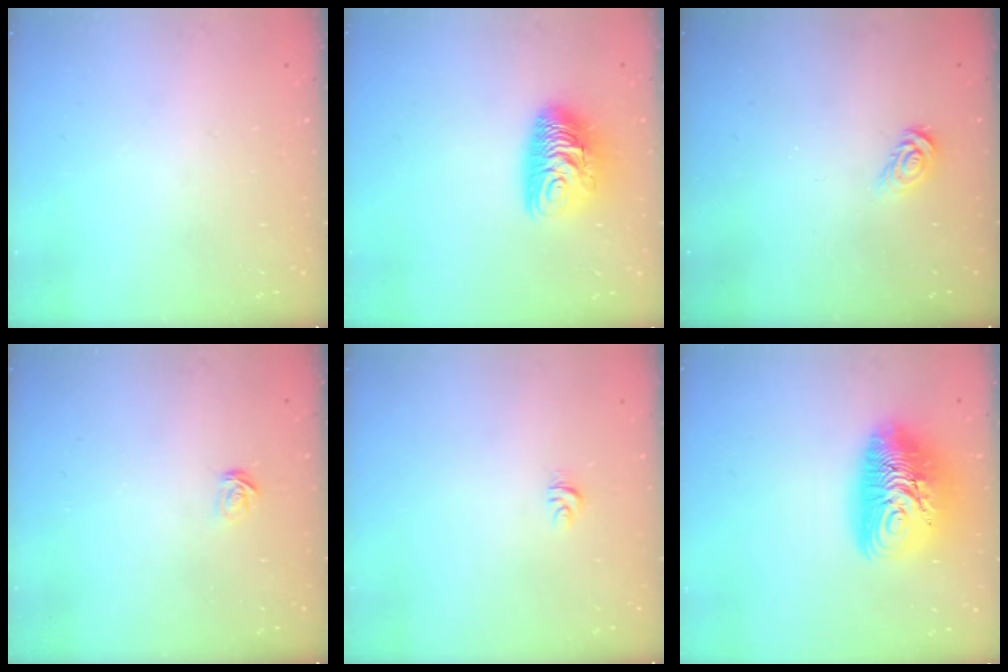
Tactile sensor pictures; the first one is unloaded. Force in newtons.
{"total": 10.7, "press": 10.7, "slide": 1.0}
{"total": 3.8, "press": 3.7, "slide": 0.4}
{"total": 2.3, "press": 2.3, "slide": 0.1}
{"total": 3.6, "press": 3.5, "slide": 0.4}
{"total": 16.5, "press": 16.4, "slide": 1.4}